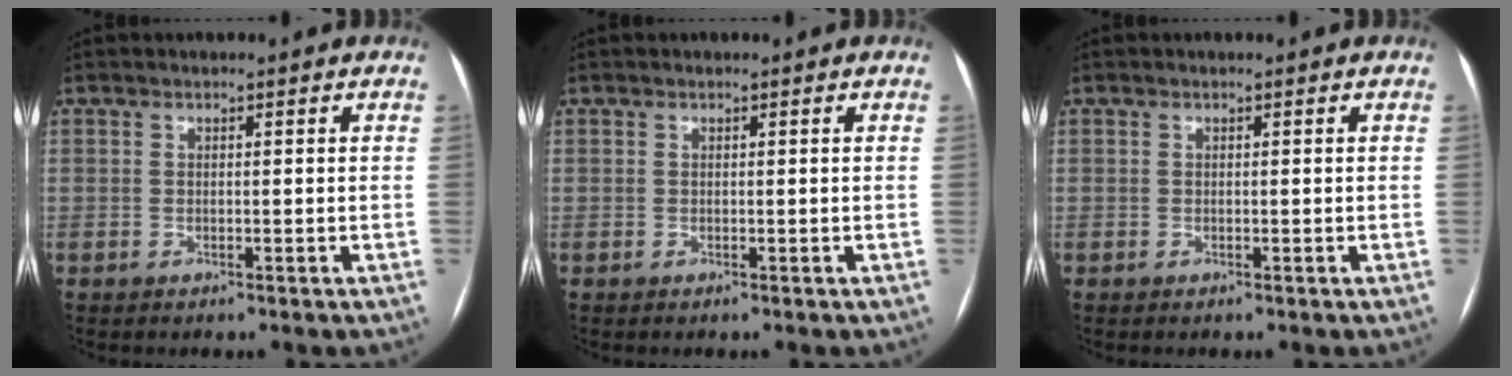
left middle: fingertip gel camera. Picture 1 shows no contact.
{"total": 0.0}
{"total": 0.0}